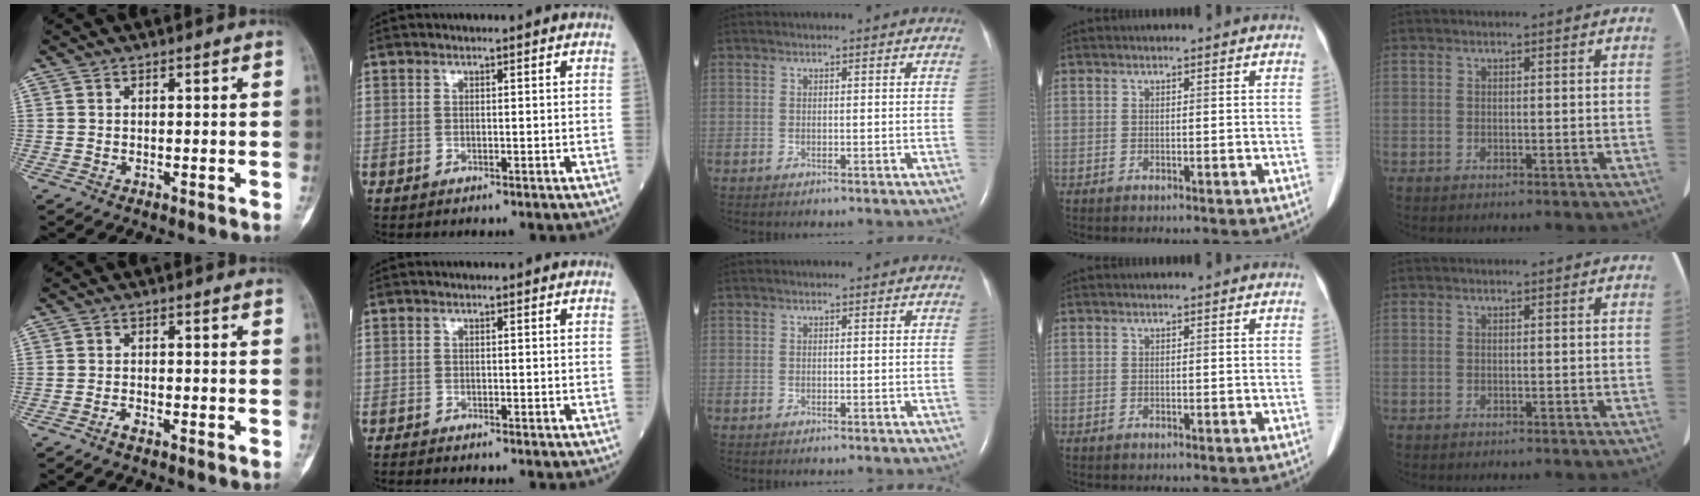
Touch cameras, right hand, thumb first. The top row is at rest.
{"thumb": {"total": 1.5, "force": [-1.2, 0.3, 0.9], "torque": [-0.024, 0.004, -0.024]}, "index": {"total": 1.1, "force": [-1.1, -0.1, 0.3], "torque": [-0.009, -0.003, -0.020]}}